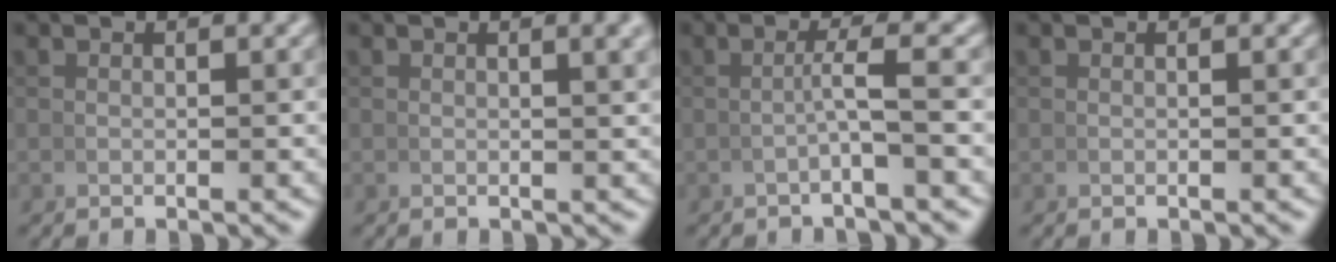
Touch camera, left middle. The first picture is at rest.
{"total": 1.3, "force": [0.7, 0.1, 1.1], "torque": [-0.014, 0.006, 0.010]}
{"total": 1.8, "force": [-0.6, -0.5, 1.7], "torque": [-0.031, 0.006, -0.011]}
{"total": 0.0}